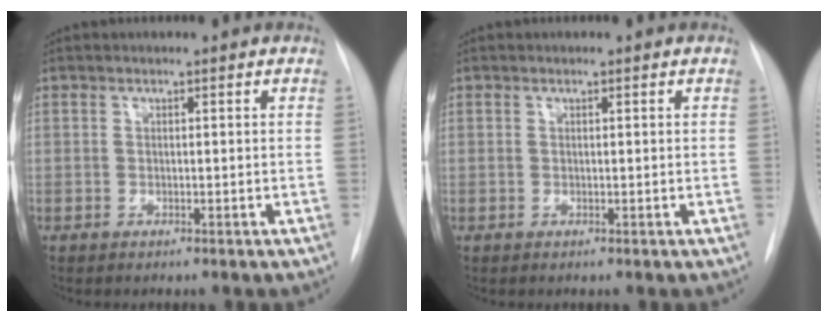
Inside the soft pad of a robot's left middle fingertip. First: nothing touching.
{"total": 0.0}